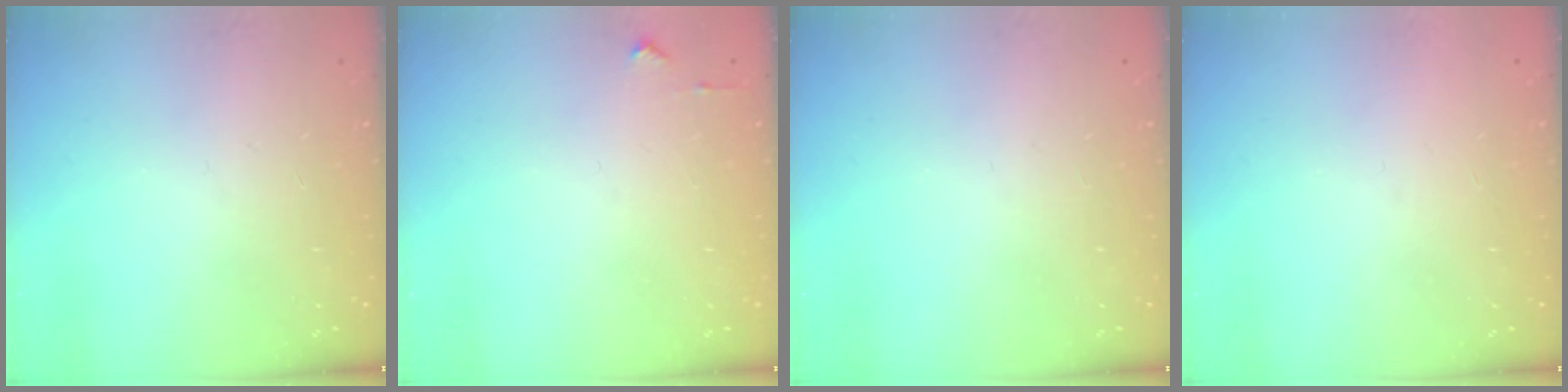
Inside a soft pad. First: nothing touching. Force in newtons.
{"total": 3.0, "press": 3.0, "slide": 0.4}
{"total": 0.0}
{"total": 1.6, "press": 1.6, "slide": 0.1}